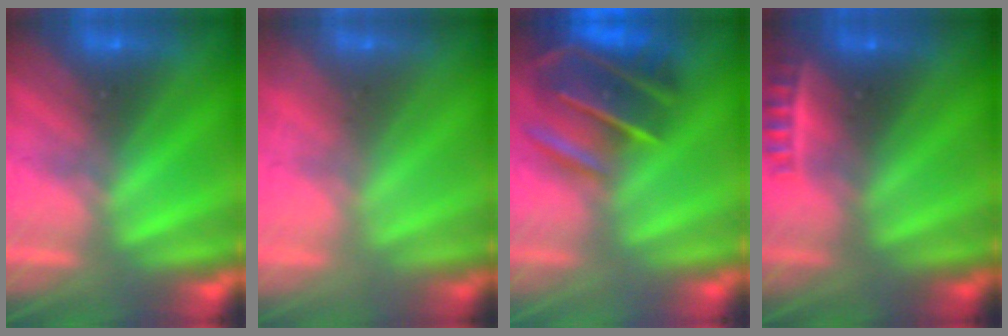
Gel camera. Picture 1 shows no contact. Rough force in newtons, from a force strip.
{"total": 2.2}
{"total": 9.1}
{"total": 2.3}